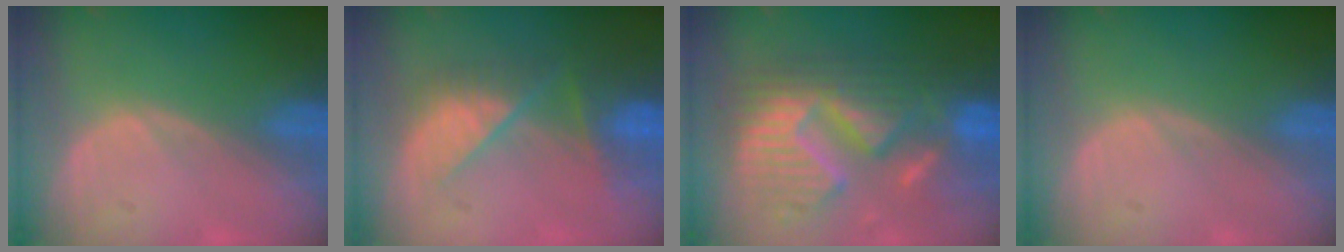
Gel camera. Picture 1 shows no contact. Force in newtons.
{"total": 7.8, "press": 7.2, "slide": 2.8}
{"total": 13.2, "press": 13.2, "slide": 1.3}
{"total": 0.0}